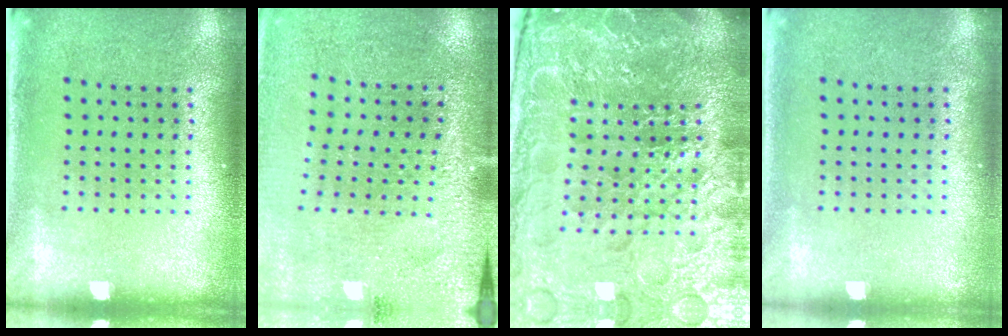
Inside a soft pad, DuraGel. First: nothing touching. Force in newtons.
{"total": 2.9, "press": 2.9, "slide": 0.2}
{"total": 6.9, "press": 6.0, "slide": 3.2}
{"total": 0.0}